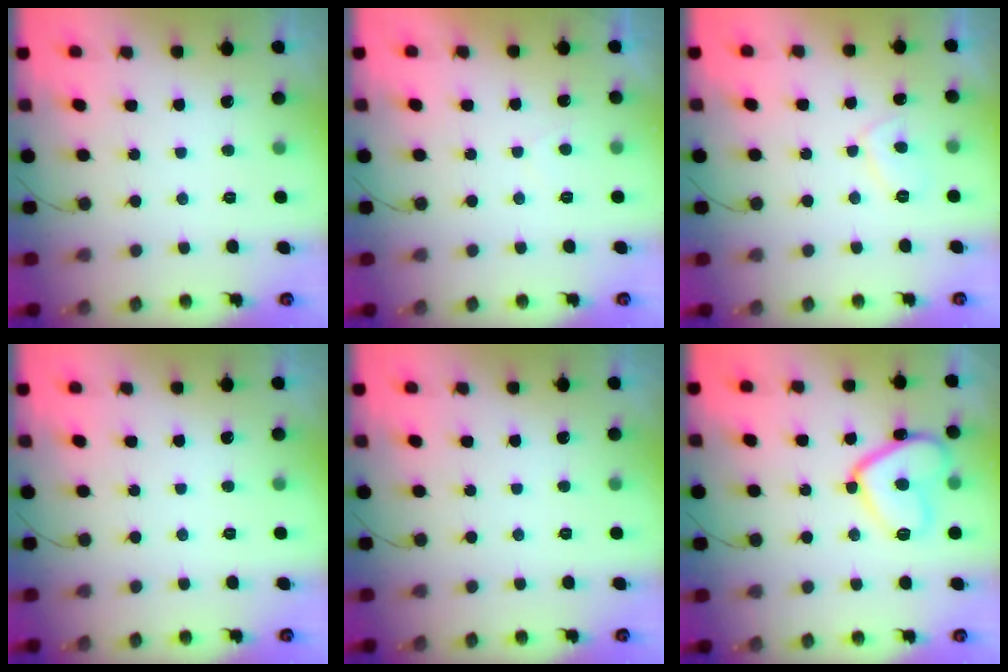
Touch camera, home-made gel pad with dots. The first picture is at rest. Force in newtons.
{"total": 0.7, "press": 0.3, "slide": 0.6}
{"total": 2.8, "press": 2.7, "slide": 0.9}
{"total": 0.0}
{"total": 0.0}
{"total": 12.8, "press": 12.7, "slide": 1.3}